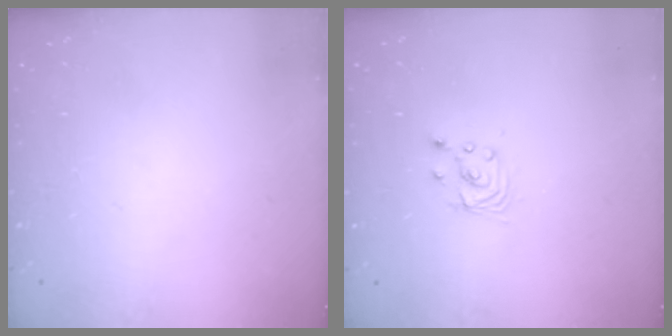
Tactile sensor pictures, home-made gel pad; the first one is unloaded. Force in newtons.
{"total": 2.9, "press": 2.9, "slide": 0.0}